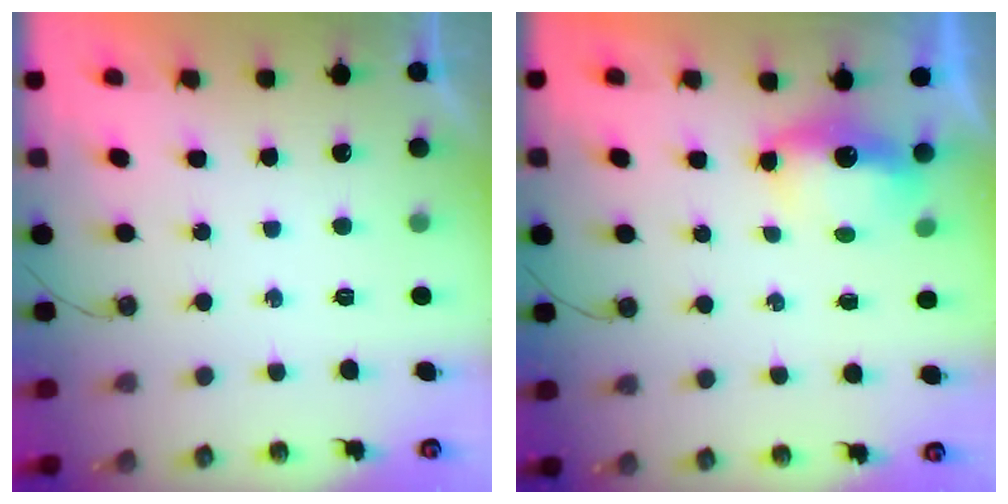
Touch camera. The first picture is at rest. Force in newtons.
{"total": 5.4, "press": 5.4, "slide": 0.7}